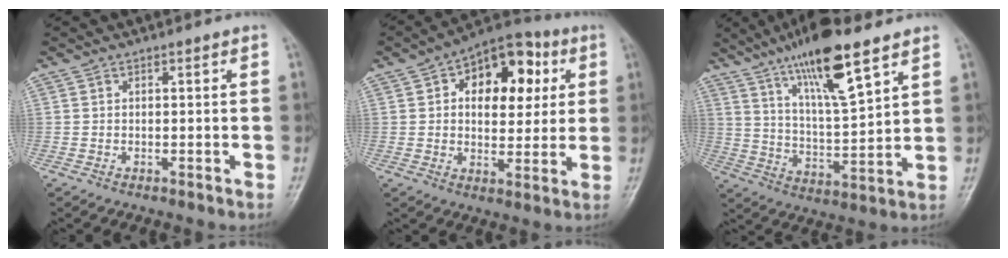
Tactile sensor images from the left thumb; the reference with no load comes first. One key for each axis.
{"total": 15.7, "fx": 4.5, "fy": 9.7, "fz": 11.5, "tx": -0.110, "ty": 0.007, "tz": 0.062}
{"total": 15.6, "fx": 9.9, "fy": 3.3, "fz": 11.6, "tx": -0.193, "ty": -0.047, "tz": 0.183}